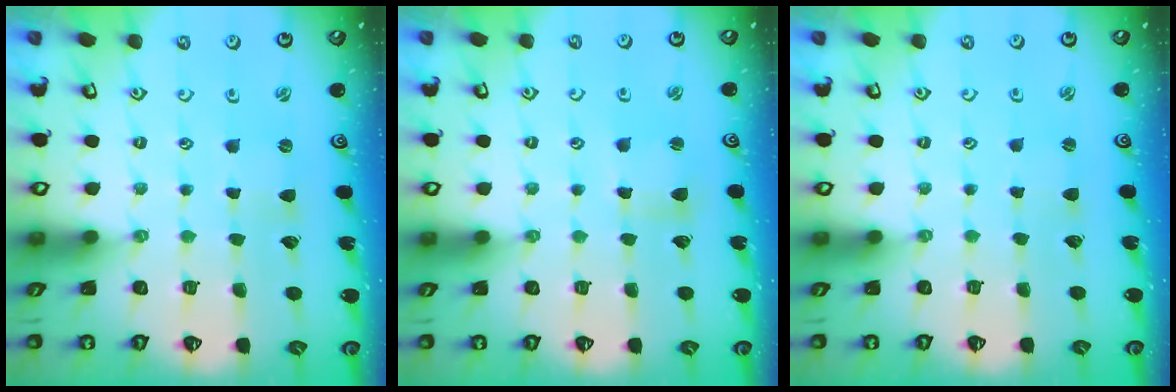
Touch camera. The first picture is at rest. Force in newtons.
{"total": 3.3, "press": 3.2, "slide": 0.3}
{"total": 1.6, "press": 1.6, "slide": 0.4}